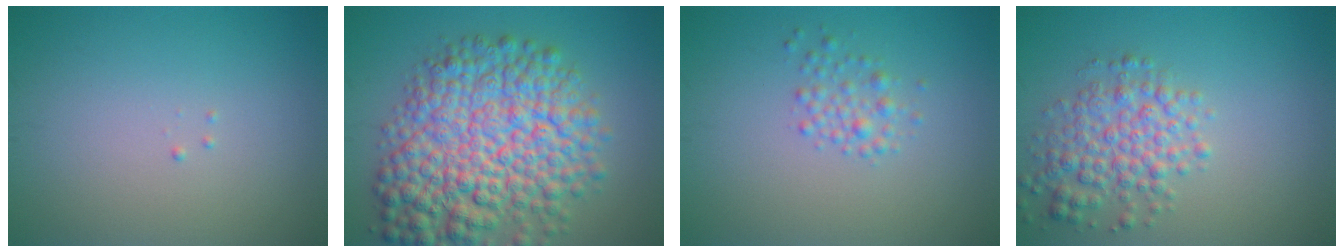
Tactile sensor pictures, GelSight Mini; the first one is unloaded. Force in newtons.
{"total": 11.6, "press": 11.6, "slide": 0.4}
{"total": 1.7, "press": 1.7, "slide": 0.1}
{"total": 4.2, "press": 4.2, "slide": 0.1}